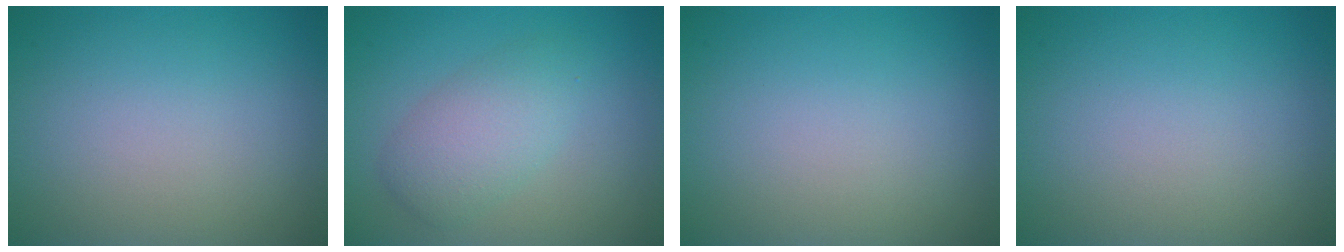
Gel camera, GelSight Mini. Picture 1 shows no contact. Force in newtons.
{"total": 3.6, "press": 3.6, "slide": 0.1}
{"total": 0.0}
{"total": 0.0}